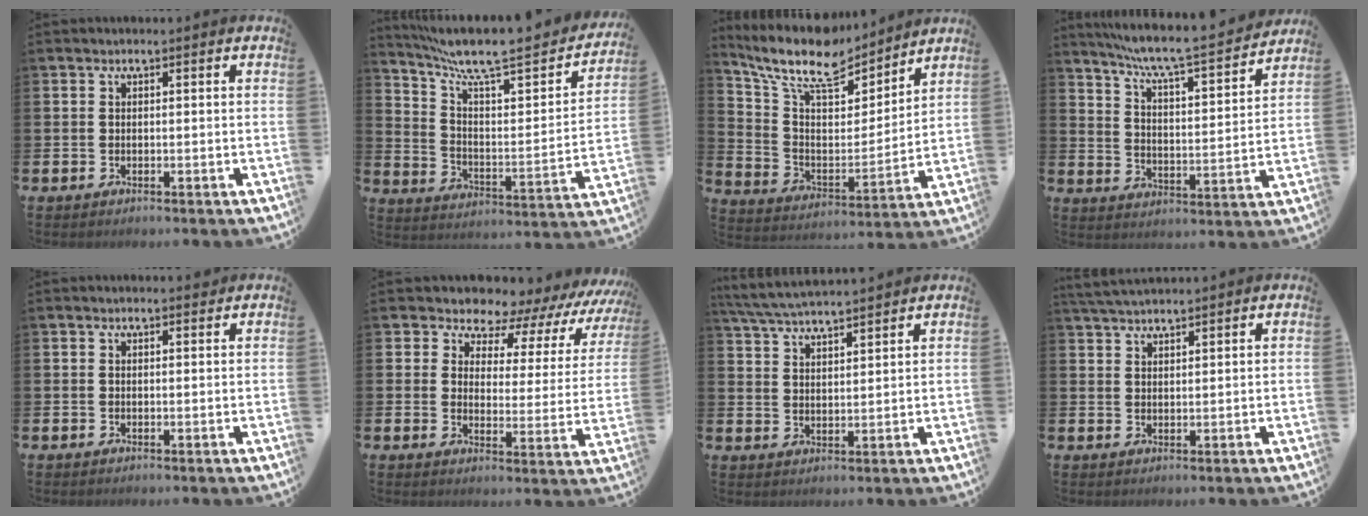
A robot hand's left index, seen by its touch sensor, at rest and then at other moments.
{"total": 8.4, "force": [6.8, 1.5, 4.6], "torque": [-0.103, -0.060, 0.104]}
{"total": 11.7, "force": [9.9, 4.1, 4.8], "torque": [-0.117, -0.069, 0.170]}
{"total": 7.5, "force": [6.7, 0.4, 3.2], "torque": [-0.087, -0.053, 0.109]}
{"total": 1.0, "force": [0.9, 0.2, 0.1], "torque": [0.010, -0.003, 0.014]}
{"total": 6.3, "force": [5.6, 2.8, 0.7], "torque": [-0.026, -0.063, 0.086]}
{"total": 5.4, "force": [5.2, 0.3, 1.2], "torque": [-0.044, -0.027, 0.093]}
{"total": 3.4, "force": [3.3, 0.4, 0.8], "torque": [-0.019, -0.011, 0.061]}